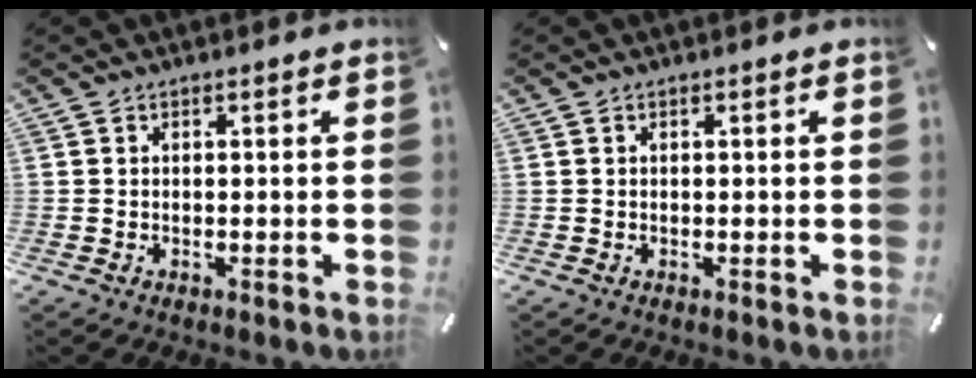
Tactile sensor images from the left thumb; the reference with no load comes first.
{"total": 0.0}